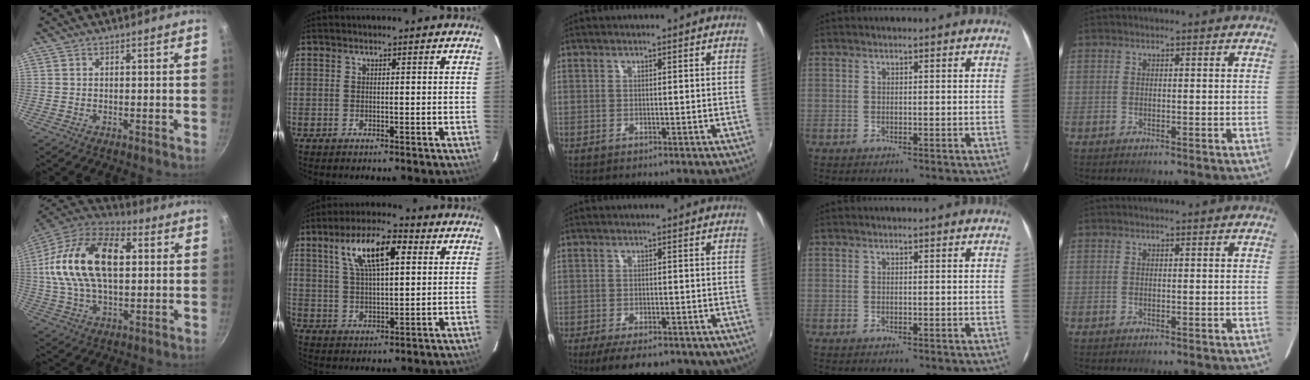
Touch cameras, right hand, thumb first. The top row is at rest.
{"thumb": {"total": 23.0, "force": [3.4, 13.3, 18.5], "torque": [-0.336, 0.027, 0.044]}, "index": {"total": 11.6, "force": [4.7, 4.0, 9.8], "torque": [-0.177, 0.023, 0.084]}, "middle": {"total": 10.4, "force": [-6.2, 4.6, 7.0], "torque": [-0.144, -0.034, -0.083]}}